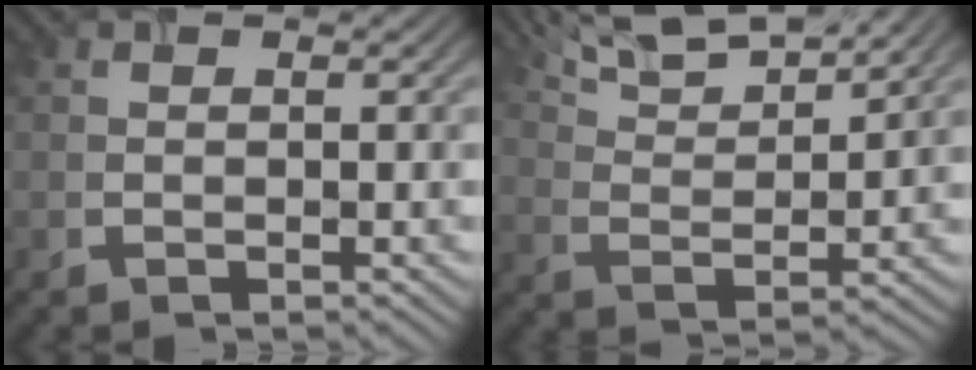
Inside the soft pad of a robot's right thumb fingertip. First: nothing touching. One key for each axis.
{"total": 8.7, "fx": 7.1, "fy": 1.9, "fz": 4.7, "tx": -0.102, "ty": 0.014, "tz": 0.127}